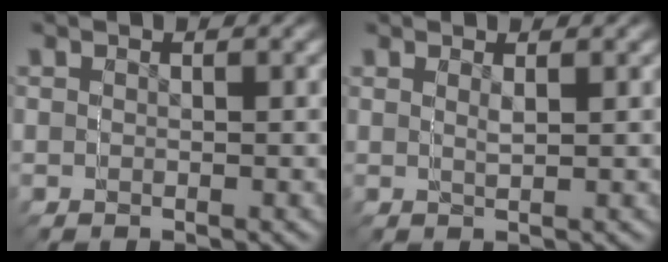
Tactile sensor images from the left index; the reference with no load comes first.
{"total": 1.3, "force": [0.6, -1.2, 0.0], "torque": [0.009, 0.012, 0.006]}